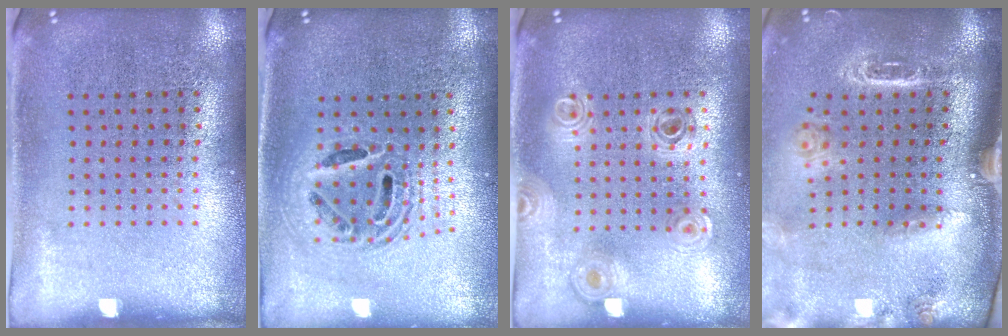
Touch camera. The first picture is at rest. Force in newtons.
{"total": 1.8, "press": 1.5, "slide": 1.0}
{"total": 0.9, "press": 0.9, "slide": 0.0}
{"total": 2.2, "press": 1.9, "slide": 1.0}